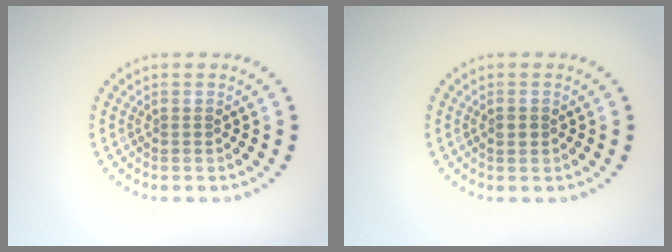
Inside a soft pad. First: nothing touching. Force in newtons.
{"total": 1.2, "press": 1.2, "slide": 0.1}